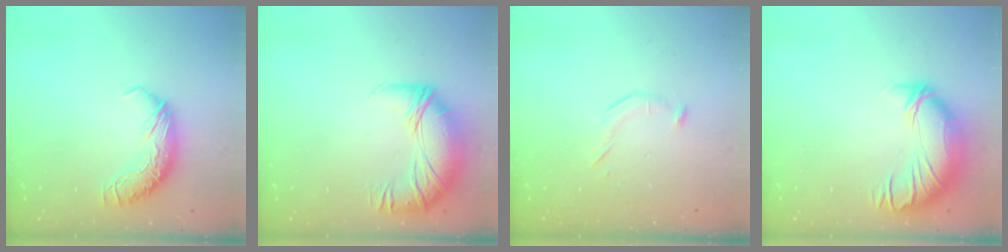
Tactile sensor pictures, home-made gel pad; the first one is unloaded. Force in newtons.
{"total": 2.8, "press": 1.4, "slide": 2.5}
{"total": 5.5, "press": 5.3, "slide": 1.2}
{"total": 2.1, "press": 0.9, "slide": 2.0}